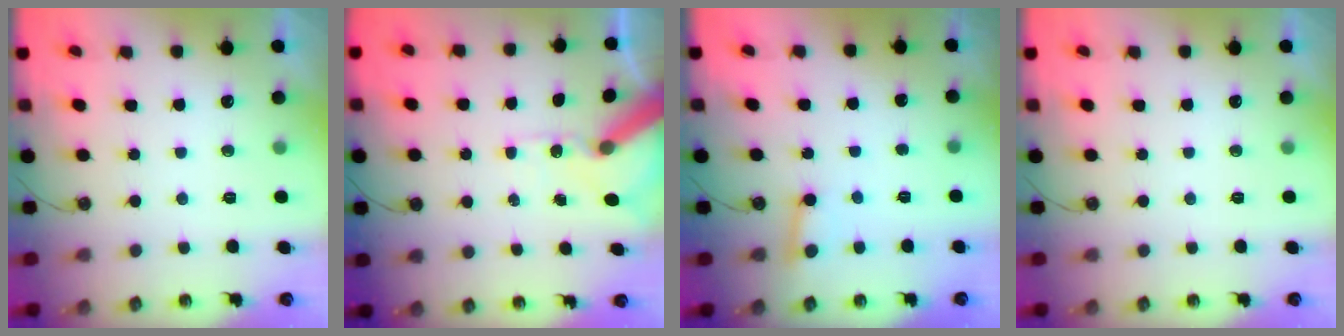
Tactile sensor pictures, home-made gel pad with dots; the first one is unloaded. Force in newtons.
{"total": 10.8, "press": 10.7, "slide": 1.7}
{"total": 2.8, "press": 2.7, "slide": 0.6}
{"total": 0.0}